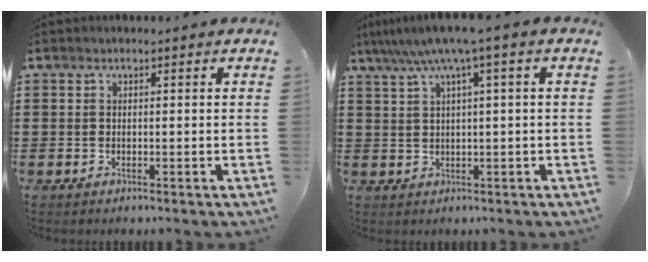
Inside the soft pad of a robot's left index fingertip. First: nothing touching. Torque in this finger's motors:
{"motor_torque": [0.29, 0.44, 0.02, -0.03]}